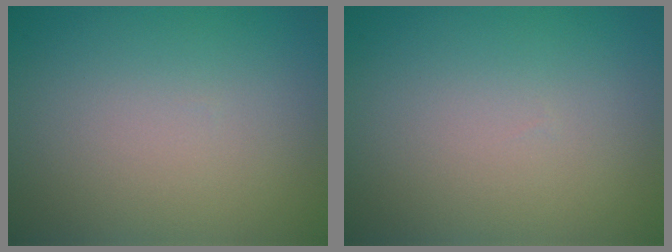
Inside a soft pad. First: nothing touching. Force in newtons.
{"total": 0.0}